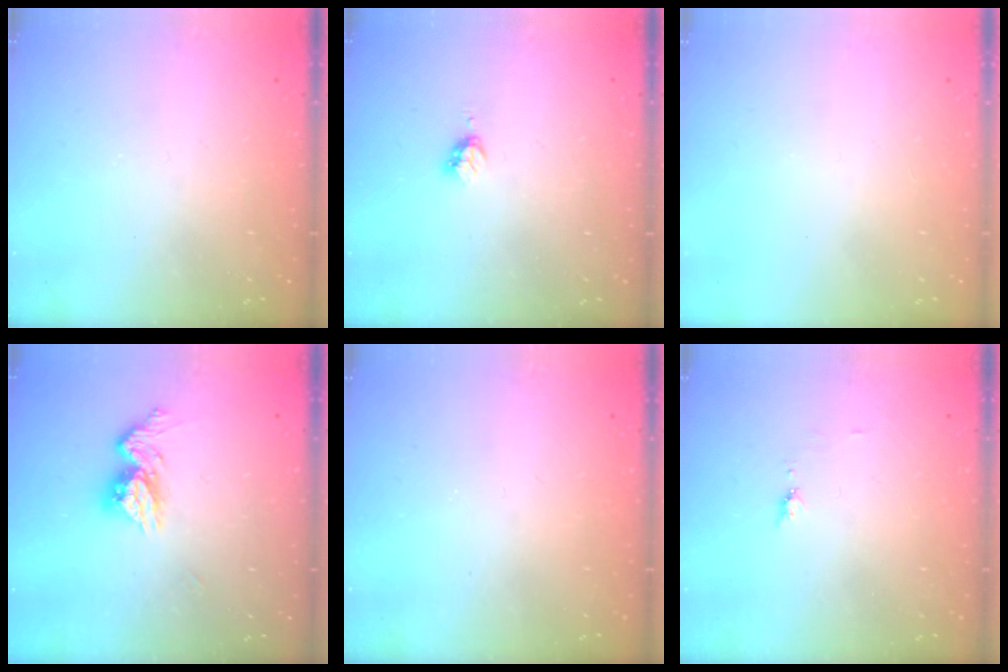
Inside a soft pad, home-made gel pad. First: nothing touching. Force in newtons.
{"total": 2.9, "press": 2.8, "slide": 0.4}
{"total": 0.0}
{"total": 10.7, "press": 10.6, "slide": 1.0}
{"total": 0.0}
{"total": 4.8, "press": 4.7, "slide": 0.6}